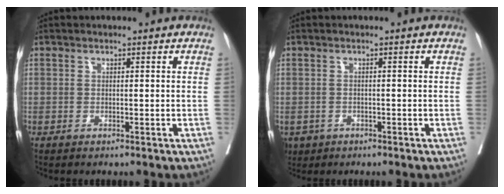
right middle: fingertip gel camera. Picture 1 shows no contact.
{"total": 3.6, "force": [-2.1, 2.8, 0.8], "torque": [-0.014, 0.000, -0.032]}